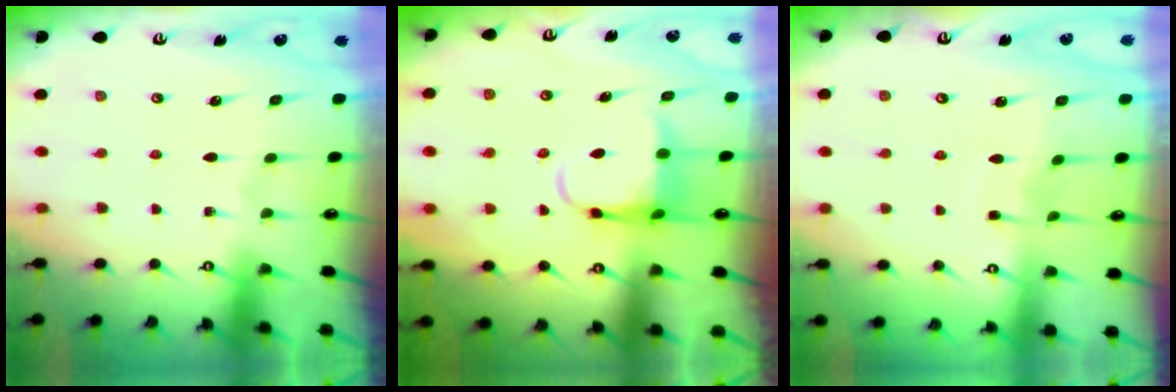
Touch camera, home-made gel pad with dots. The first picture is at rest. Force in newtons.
{"total": 5.9, "press": 5.9, "slide": 0.6}
{"total": 3.2, "press": 3.2, "slide": 0.4}